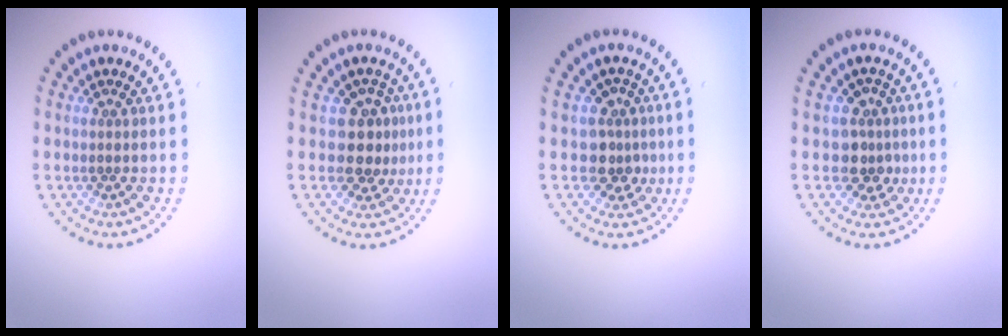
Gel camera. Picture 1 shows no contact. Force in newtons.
{"total": 3.1, "press": 2.7, "slide": 1.5}
{"total": 2.7, "press": 2.3, "slide": 1.5}
{"total": 2.9, "press": 2.4, "slide": 1.6}